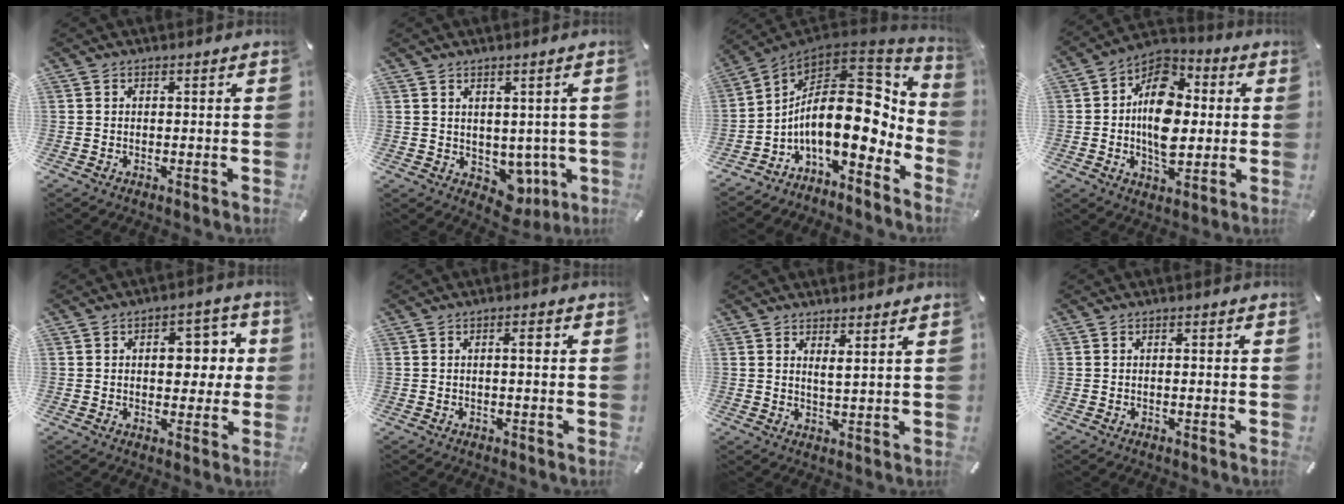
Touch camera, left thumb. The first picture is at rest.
{"total": 5.9, "force": [0.1, 5.3, 2.7], "torque": [-0.014, -0.010, 0.012]}
{"total": 22.2, "force": [1.2, 11.4, 19.0], "torque": [-0.322, -0.049, 0.021]}
{"total": 15.1, "force": [-0.3, 10.3, 11.0], "torque": [-0.192, 0.000, -0.008]}
{"total": 9.9, "force": [1.4, 6.4, 7.5], "torque": [-0.085, -0.003, 0.013]}
{"total": 2.7, "force": [0.2, 0.6, 2.6], "torque": [-0.050, 0.007, -0.001]}
{"total": 2.7, "force": [2.1, -0.3, 1.7], "torque": [-0.029, -0.012, 0.036]}
{"total": 1.0, "force": [-0.4, 0.2, 0.9], "torque": [-0.017, 0.001, -0.007]}